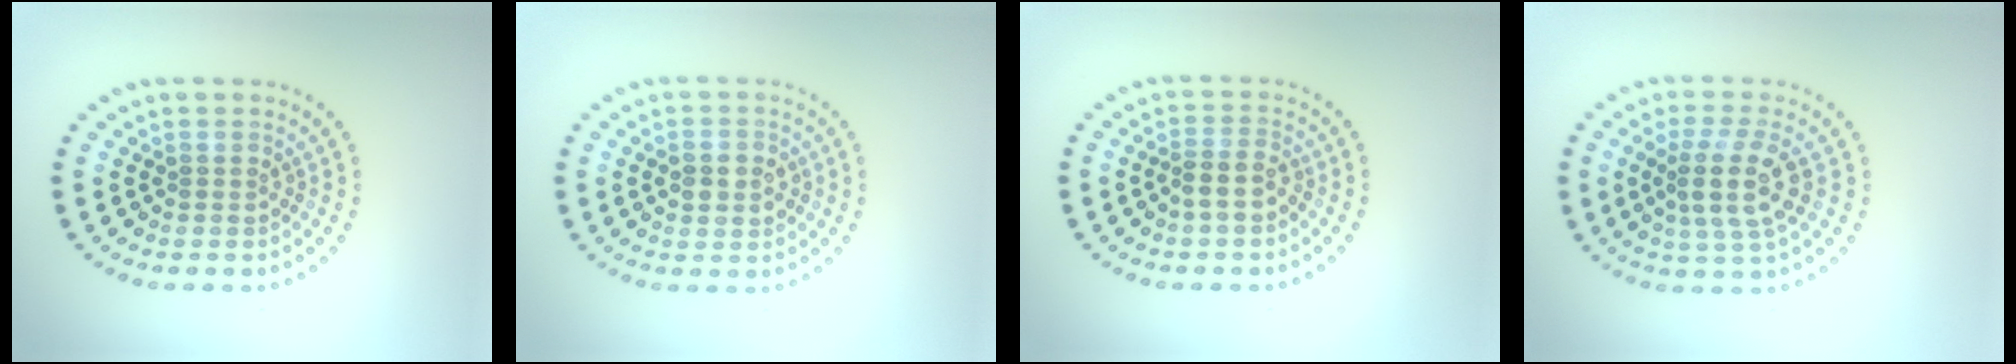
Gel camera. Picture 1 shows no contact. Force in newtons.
{"total": 2.4, "press": 2.4, "slide": 0.3}
{"total": 2.4, "press": 2.1, "slide": 1.1}
{"total": 4.4, "press": 3.8, "slide": 2.2}